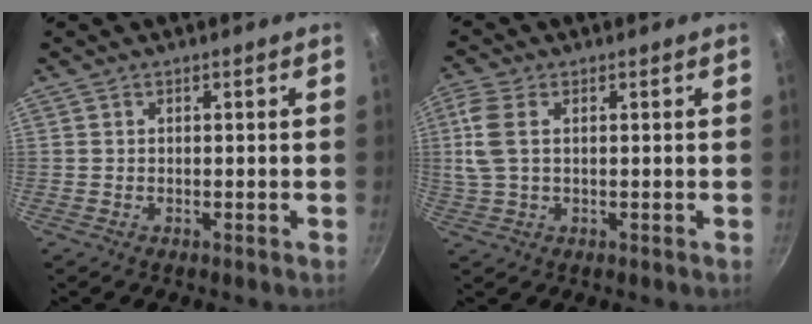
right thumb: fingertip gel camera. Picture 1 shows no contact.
{"total": 6.5, "force": [1.2, 3.5, 5.3], "torque": [-0.127, 0.008, 0.023]}